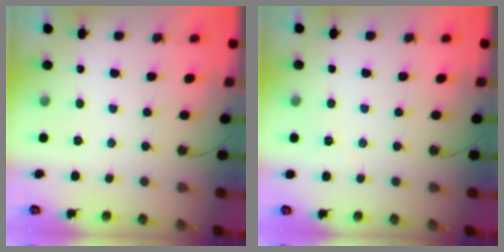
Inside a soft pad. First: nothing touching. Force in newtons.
{"total": 2.9, "press": 2.1, "slide": 2.0}